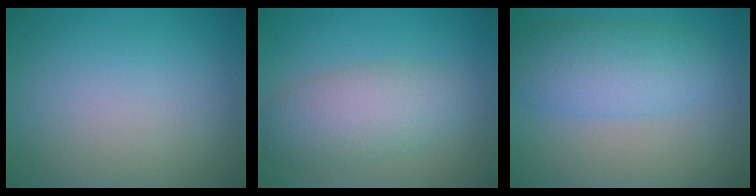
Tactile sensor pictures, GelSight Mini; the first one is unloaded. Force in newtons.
{"total": 4.8, "press": 4.8, "slide": 0.4}
{"total": 5.2, "press": 5.2, "slide": 0.2}